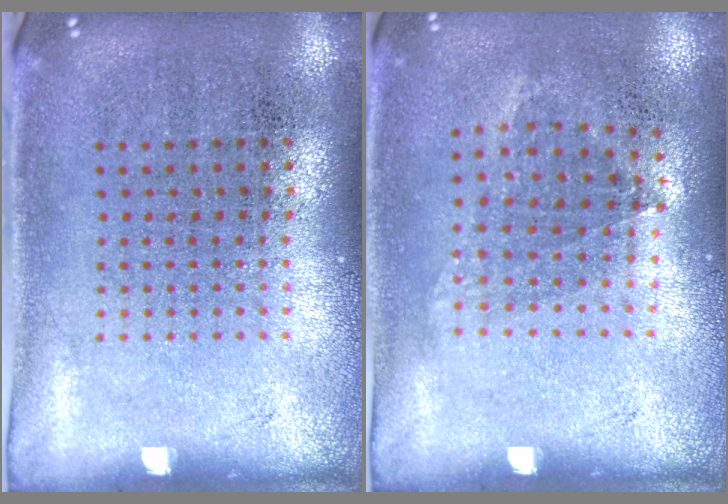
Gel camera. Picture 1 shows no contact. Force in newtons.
{"total": 1.0, "press": 0.8, "slide": 0.6}